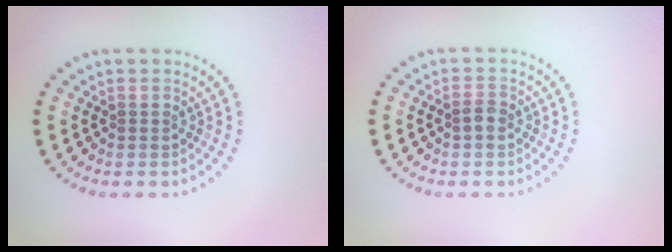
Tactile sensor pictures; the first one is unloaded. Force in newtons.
{"total": 1.3, "press": 1.3, "slide": 0.2}